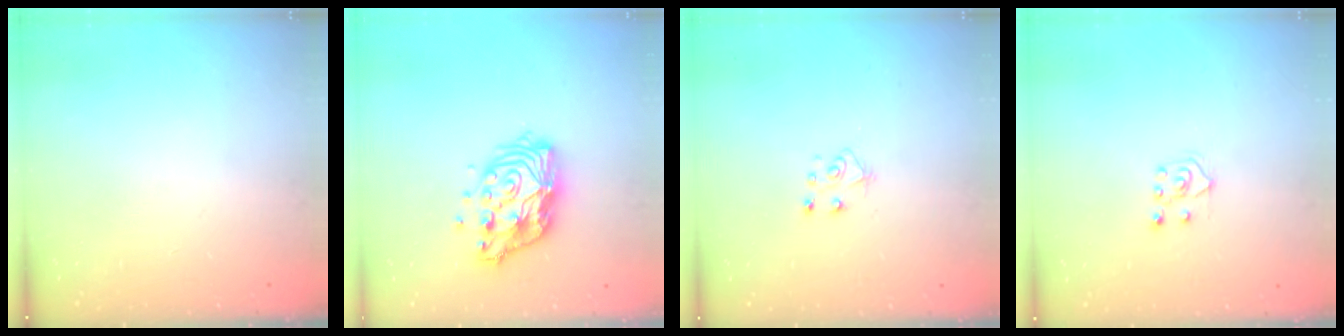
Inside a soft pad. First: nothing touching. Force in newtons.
{"total": 12.4, "press": 12.3, "slide": 1.1}
{"total": 5.6, "press": 5.6, "slide": 0.4}
{"total": 5.5, "press": 5.5, "slide": 0.4}